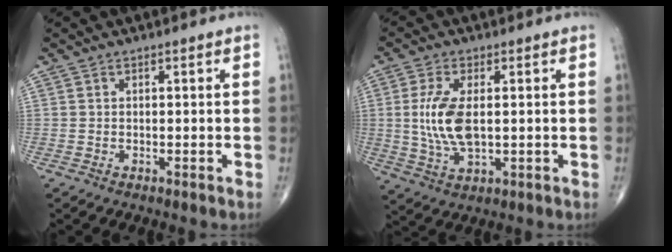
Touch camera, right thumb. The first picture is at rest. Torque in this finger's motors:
{"motor_torque": [-0.30, 0.42, 0.52, 0.54, 0.00]}